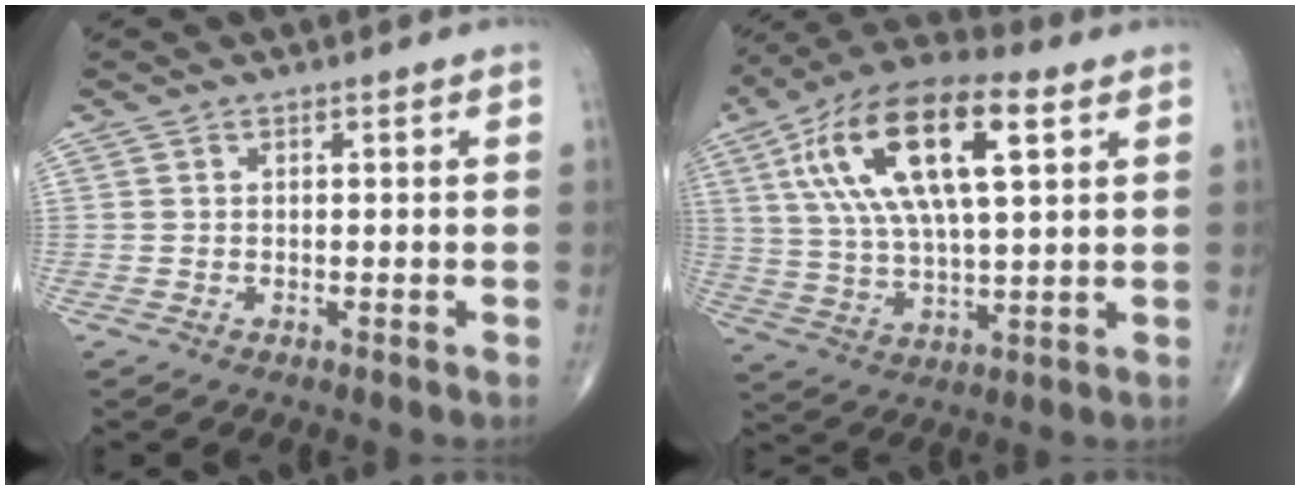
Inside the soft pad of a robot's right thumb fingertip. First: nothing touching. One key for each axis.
{"total": 21.0, "fx": 7.1, "fy": 8.2, "fz": 18.0, "tx": -0.331, "ty": 0.006, "tz": 0.120}